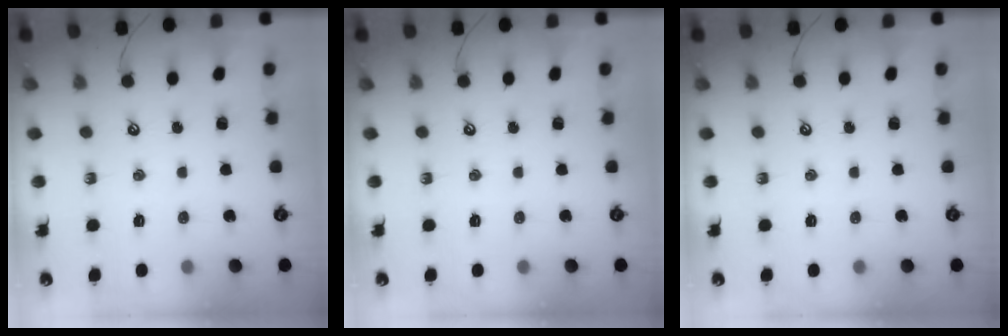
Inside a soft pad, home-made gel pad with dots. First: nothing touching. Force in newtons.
{"total": 0.0}
{"total": 0.0}